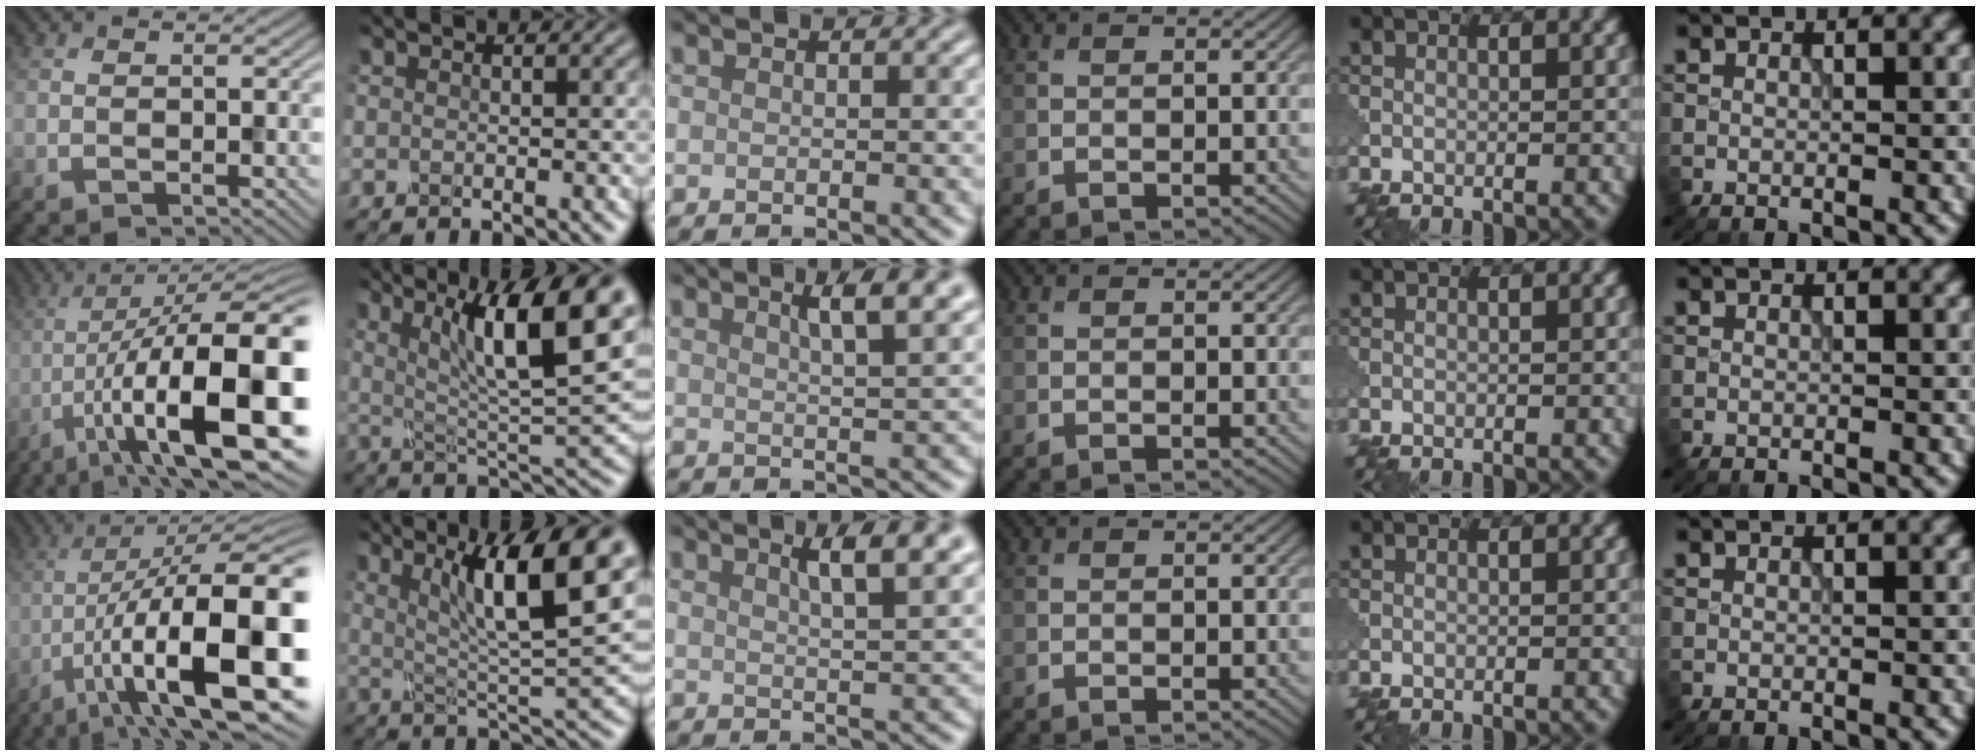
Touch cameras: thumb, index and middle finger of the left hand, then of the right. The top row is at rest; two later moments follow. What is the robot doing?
{"motion": "shake", "object": "plastic piggy bank"}